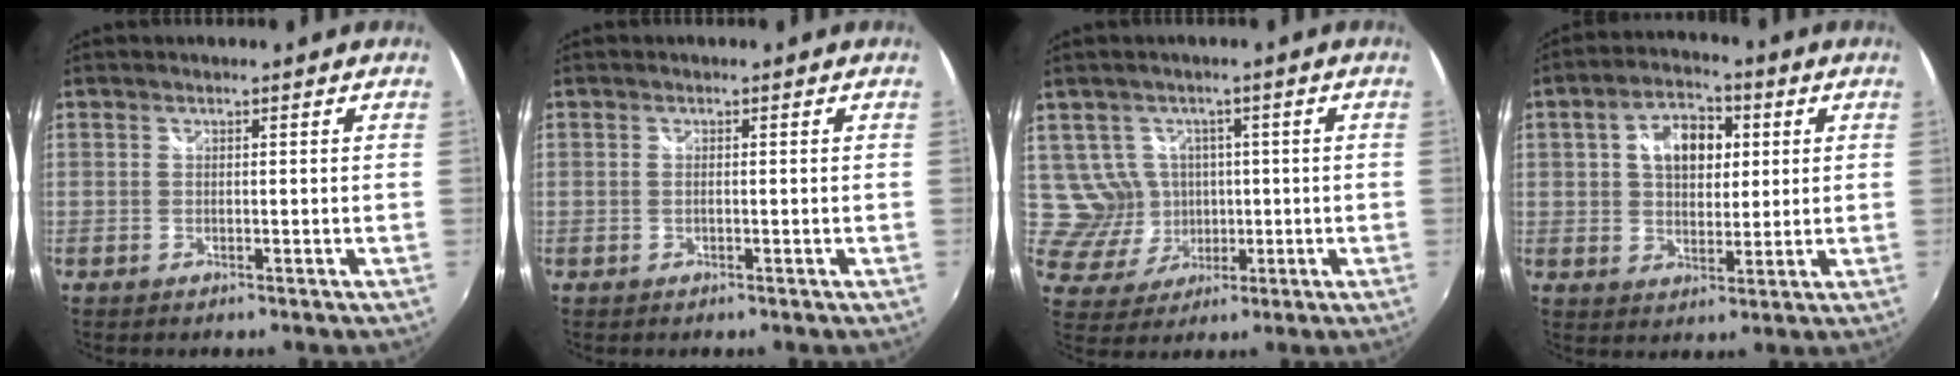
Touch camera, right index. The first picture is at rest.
{"total": 0.7, "force": [-0.1, 0.1, 0.7], "torque": [-0.014, 0.001, -0.004]}
{"total": 7.3, "force": [0.9, 7.0, 1.7], "torque": [-0.045, 0.010, 0.032]}
{"total": 9.8, "force": [2.5, 6.3, 7.1], "torque": [-0.121, 0.023, 0.040]}